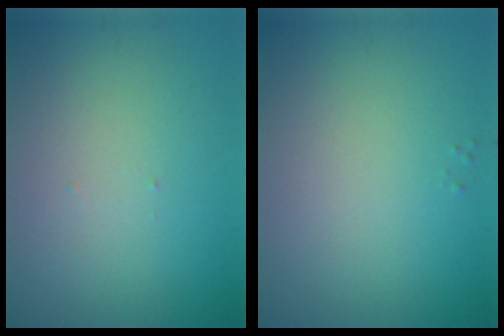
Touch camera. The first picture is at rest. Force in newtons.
{"total": 0.0}